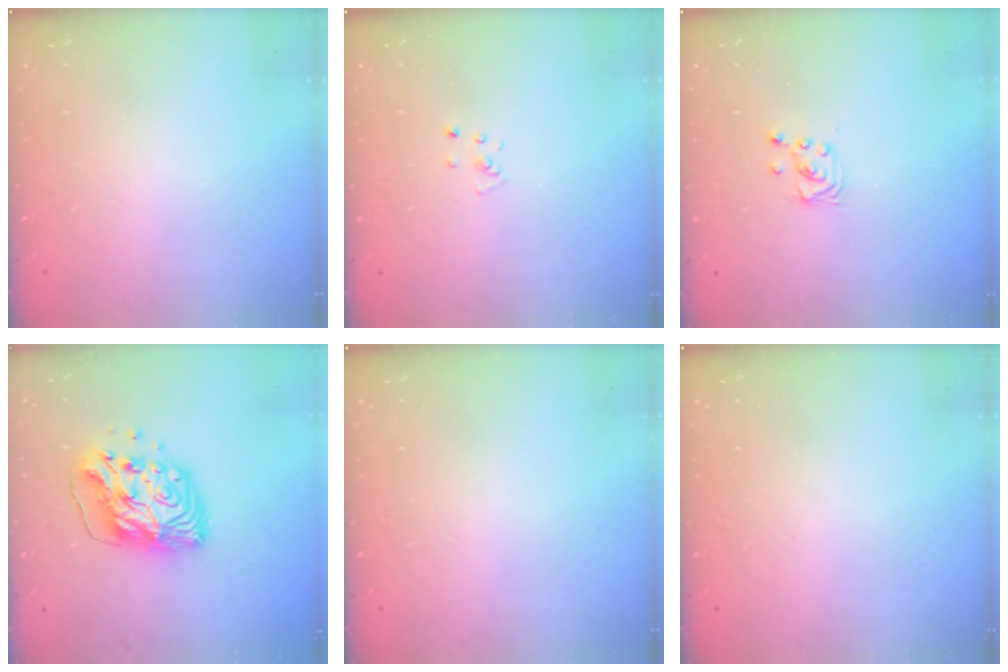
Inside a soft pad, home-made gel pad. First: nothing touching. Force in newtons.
{"total": 2.6, "press": 2.6, "slide": 0.3}
{"total": 2.5, "press": 2.5, "slide": 0.2}
{"total": 14.5, "press": 14.4, "slide": 1.8}
{"total": 0.0}
{"total": 0.0}